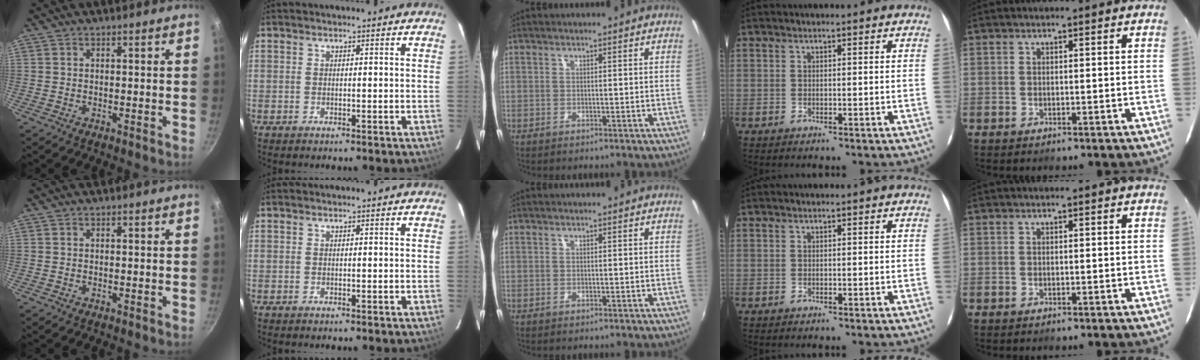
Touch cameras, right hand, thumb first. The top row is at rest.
{}